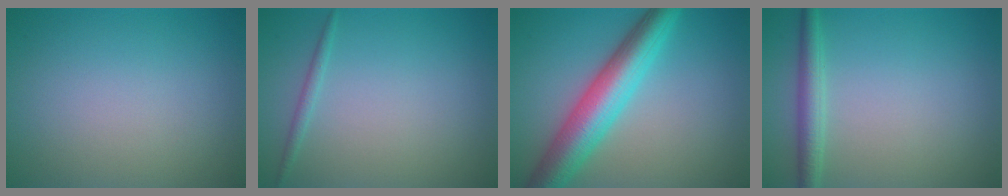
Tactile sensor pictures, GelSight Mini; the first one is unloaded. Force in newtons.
{"total": 0.9, "press": 0.9, "slide": 0.1}
{"total": 7.2, "press": 7.2, "slide": 0.2}
{"total": 2.4, "press": 2.4, "slide": 0.1}